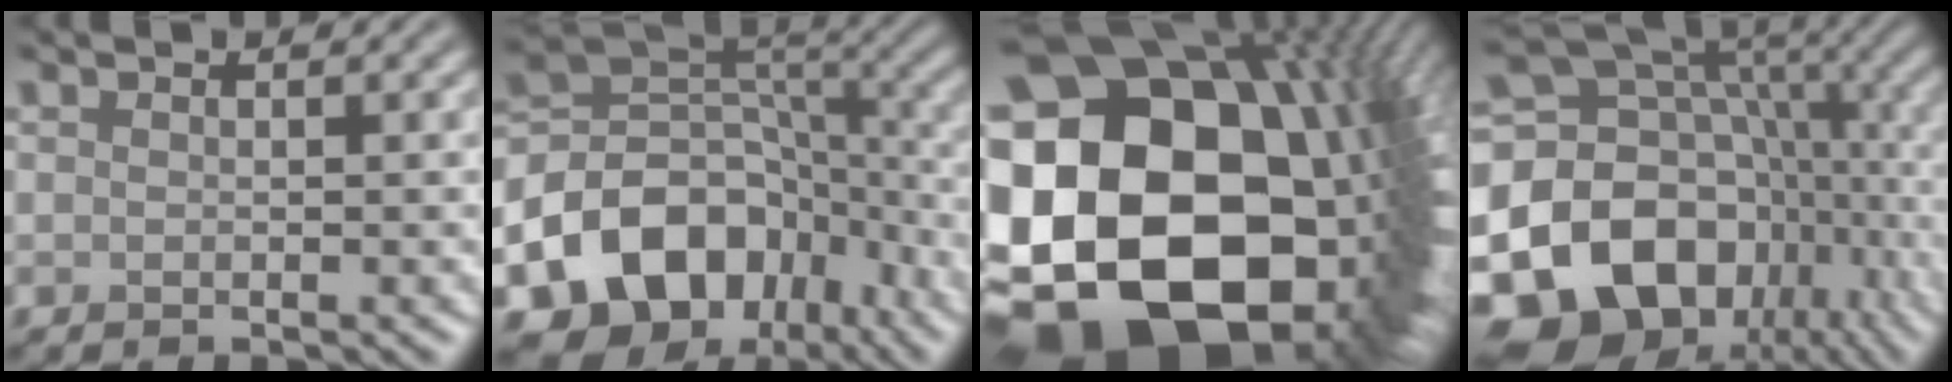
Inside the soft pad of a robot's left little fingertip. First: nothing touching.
{"total": 13.1, "force": [-6.9, 9.4, 6.0], "torque": [-0.115, 0.002, -0.114]}
{"total": 25.3, "force": [-3.6, 20.0, 15.2], "torque": [-0.279, -0.057, -0.083]}
{"total": 19.2, "force": [-5.7, 14.7, 11.0], "torque": [-0.203, 0.009, -0.078]}